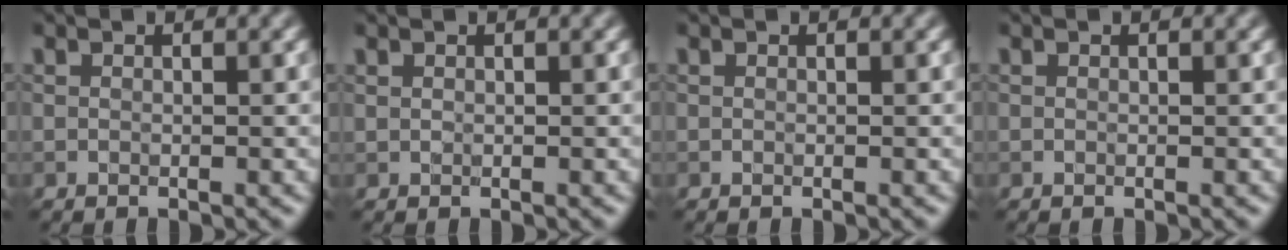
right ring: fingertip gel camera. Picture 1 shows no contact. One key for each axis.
{"total": 0.0}
{"total": 0.0}
{"total": 0.0}